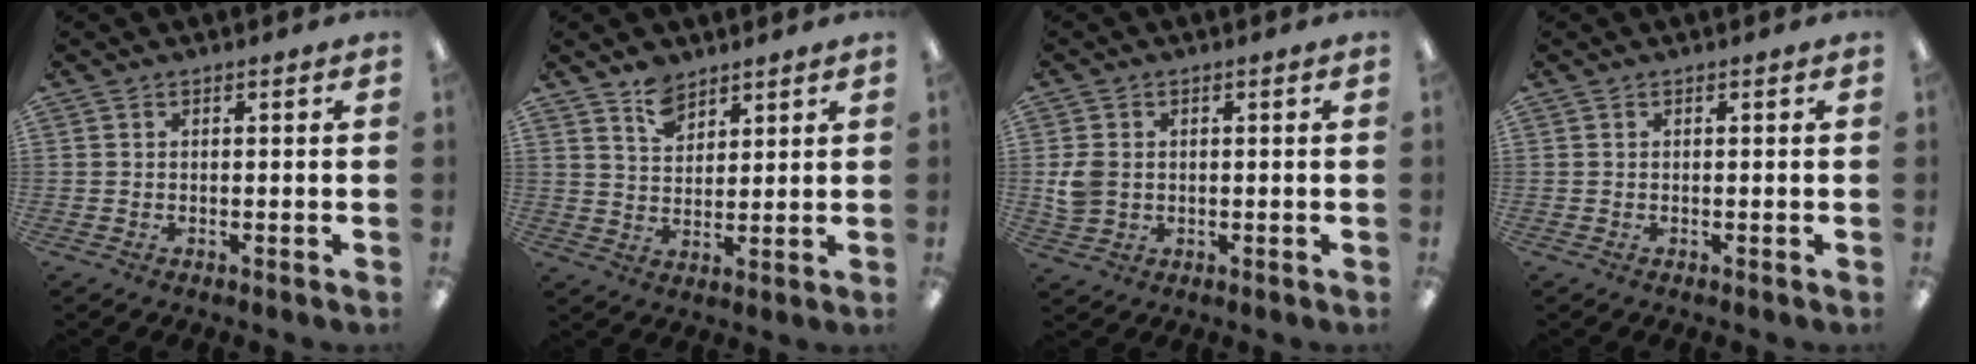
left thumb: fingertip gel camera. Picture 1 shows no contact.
{"total": 6.6, "force": [5.2, 3.5, 1.8], "torque": [-0.028, -0.026, 0.096]}
{"total": 4.9, "force": [0.2, 4.0, 2.8], "torque": [-0.050, 0.005, 0.006]}
{"total": 0.0}